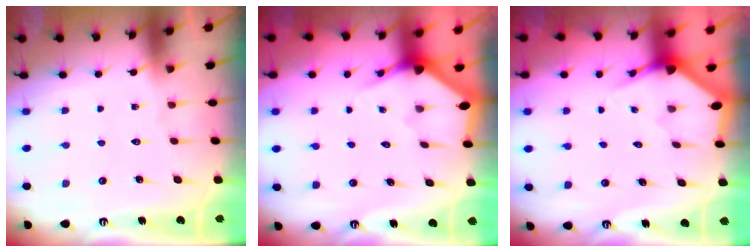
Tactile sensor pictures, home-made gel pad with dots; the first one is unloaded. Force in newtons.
{"total": 3.1, "press": 3.1, "slide": 0.2}
{"total": 3.1, "press": 3.1, "slide": 0.2}